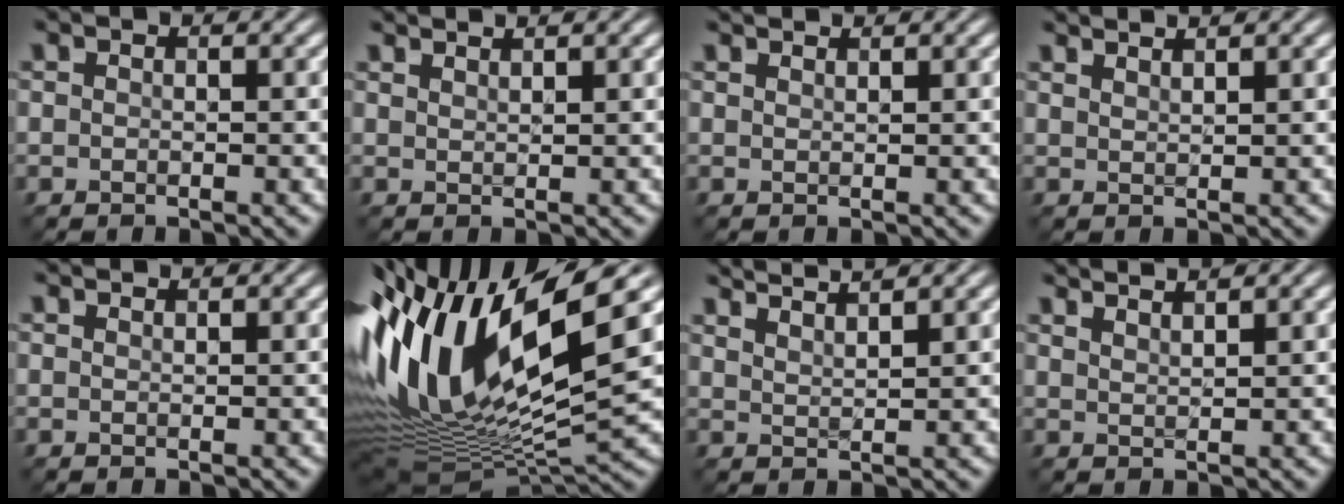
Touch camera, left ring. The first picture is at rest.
{"total": 2.3, "force": [2.0, 0.6, 1.0], "torque": [0.006, 0.002, 0.012]}
{"total": 1.8, "force": [1.6, 0.3, 0.6], "torque": [0.001, -0.003, 0.015]}
{"total": 2.8, "force": [2.4, 0.7, 1.2], "torque": [0.007, 0.007, 0.013]}
{"total": 0.9, "force": [0.9, 0.0, 0.1], "torque": [-0.003, -0.005, 0.010]}
{"total": 17.4, "force": [4.5, 7.1, 15.2], "torque": [-0.312, 0.007, 0.075]}
{"total": 4.6, "force": [4.0, 0.9, 2.0], "torque": [-0.005, 0.017, 0.039]}
{"total": 3.5, "force": [3.0, 0.8, 1.5], "torque": [0.005, 0.012, 0.023]}